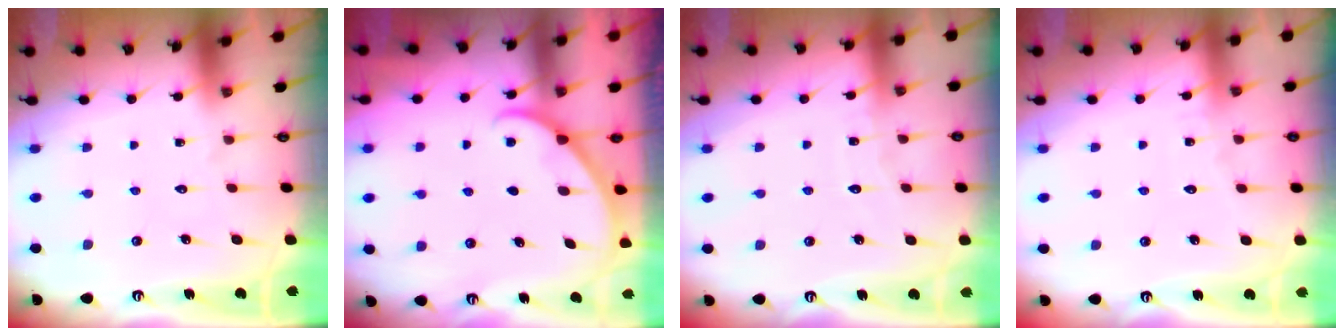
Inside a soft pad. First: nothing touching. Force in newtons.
{"total": 1.7, "press": 1.6, "slide": 0.2}
{"total": 4.8, "press": 4.8, "slide": 0.5}
{"total": 3.4, "press": 3.3, "slide": 0.4}